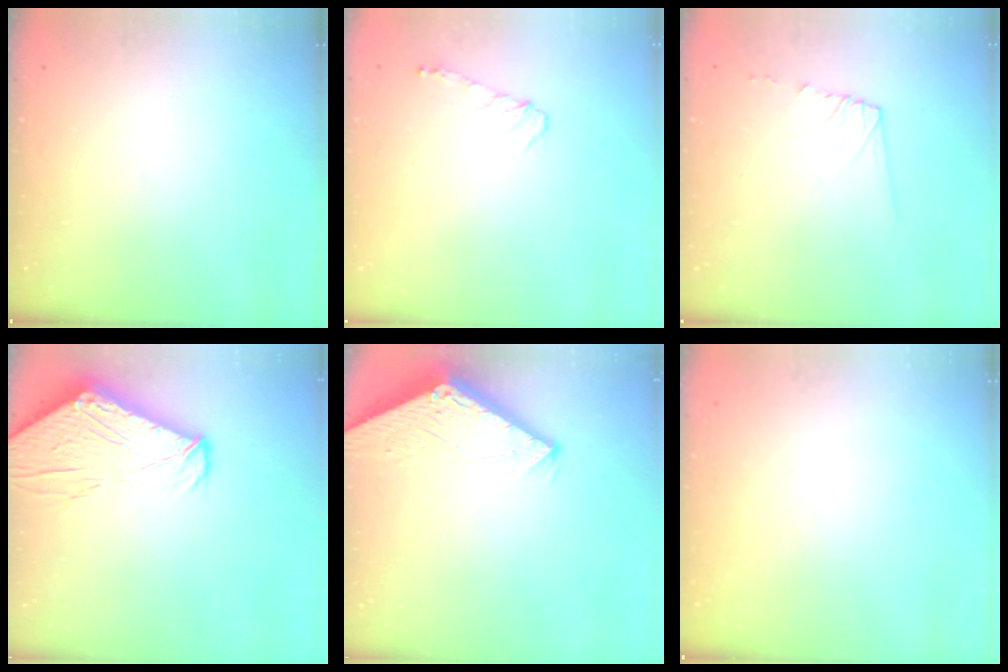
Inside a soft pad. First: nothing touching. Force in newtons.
{"total": 6.4, "press": 6.3, "slide": 0.6}
{"total": 6.1, "press": 6.1, "slide": 0.6}
{"total": 12.8, "press": 12.7, "slide": 1.6}
{"total": 2.8, "press": 2.8, "slide": 0.1}
{"total": 0.0}